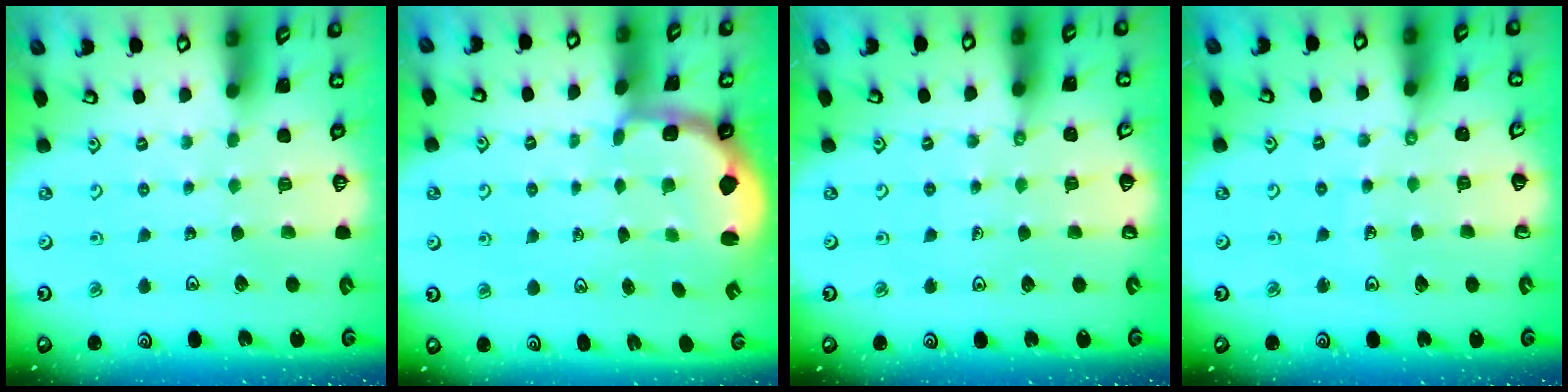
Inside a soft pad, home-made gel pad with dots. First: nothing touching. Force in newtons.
{"total": 2.5, "press": 1.1, "slide": 2.2}
{"total": 1.7, "press": 1.7, "slide": 0.2}
{"total": 3.9, "press": 3.9, "slide": 0.2}